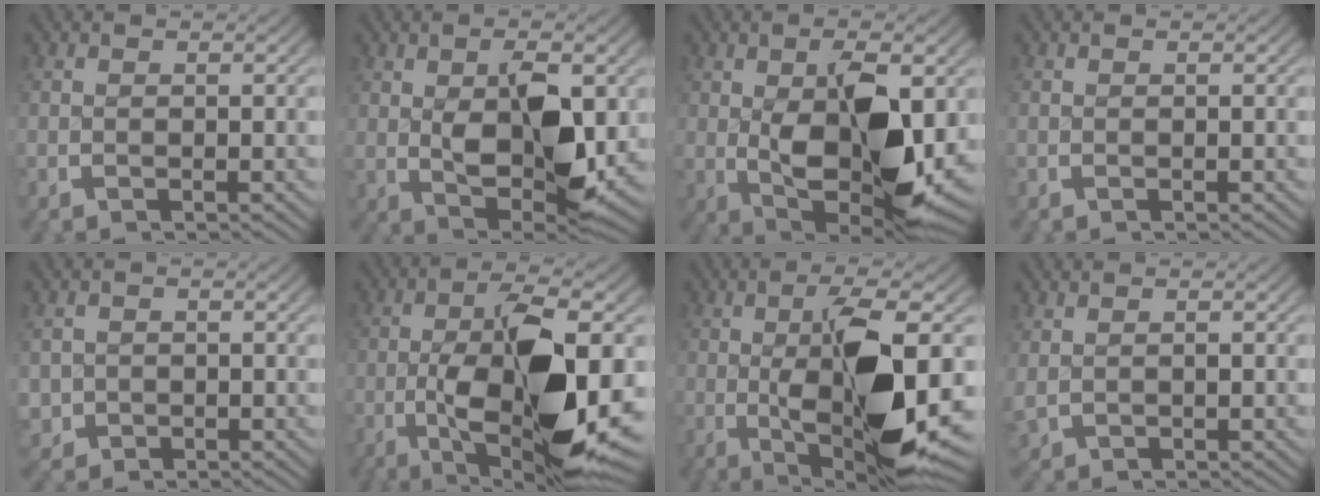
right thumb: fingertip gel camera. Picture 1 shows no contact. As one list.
[{"total": 9.7, "force": [-0.2, 4.8, 8.4], "torque": [-0.148, -0.034, 0.019]}, {"total": 14.0, "force": [-1.3, 7.3, 11.9], "torque": [-0.211, -0.046, 0.008]}, {"total": 0.0}, {"total": 3.0, "force": [-0.9, 2.7, 0.8], "torque": [-0.026, -0.023, -0.004]}, {"total": 15.6, "force": [-2.0, 6.8, 13.9], "torque": [-0.245, -0.031, -0.016]}, {"total": 13.6, "force": [-1.4, 5.4, 12.4], "torque": [-0.215, -0.028, -0.003]}, {"total": 1.2, "force": [0.5, 0.9, 0.7], "torque": [-0.027, -0.001, 0.018]}]